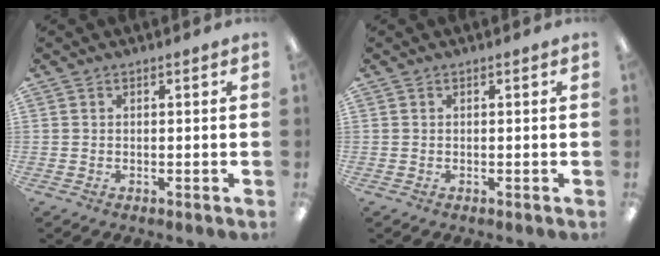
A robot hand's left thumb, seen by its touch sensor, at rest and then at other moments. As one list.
[{"total": 0.0}]